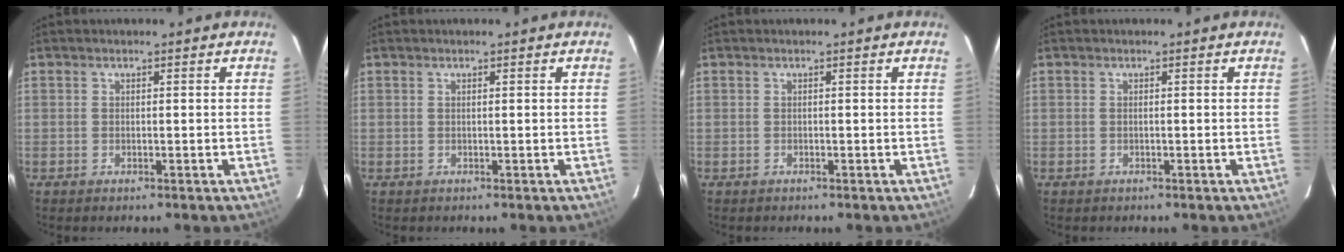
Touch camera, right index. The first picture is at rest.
{"total": 0.0}
{"total": 0.0}
{"total": 0.0}